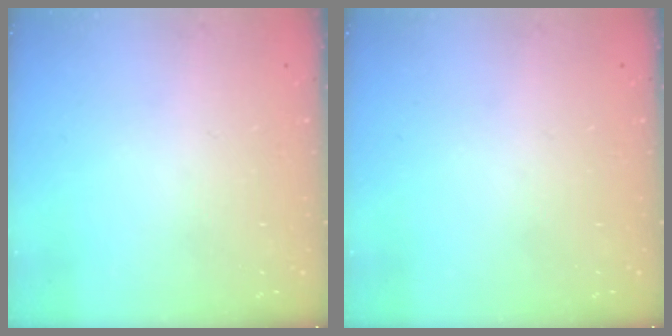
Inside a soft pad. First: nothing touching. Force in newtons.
{"total": 0.0}